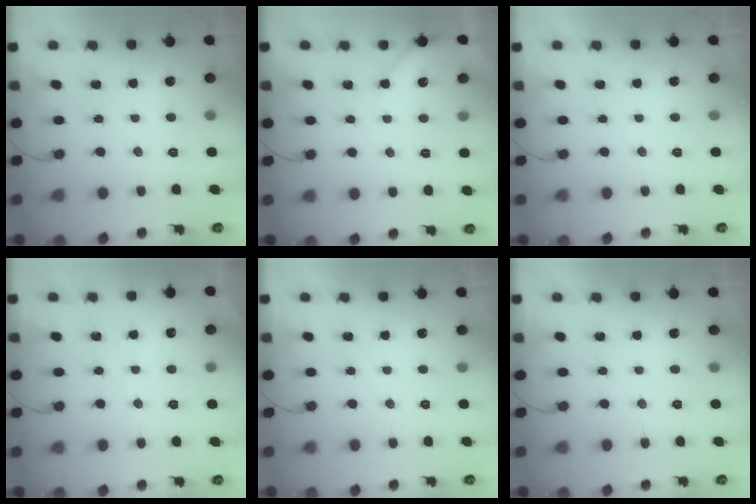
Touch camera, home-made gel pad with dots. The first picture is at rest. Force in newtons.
{"total": 3.6, "press": 3.5, "slide": 0.6}
{"total": 0.0}
{"total": 2.4, "press": 2.3, "slide": 0.3}
{"total": 0.0}
{"total": 0.0}